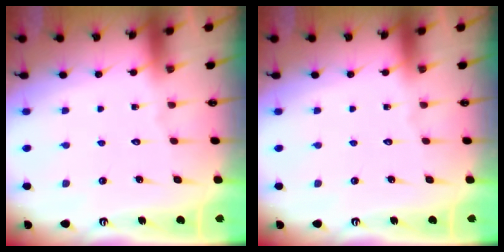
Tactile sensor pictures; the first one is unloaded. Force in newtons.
{"total": 0.0}